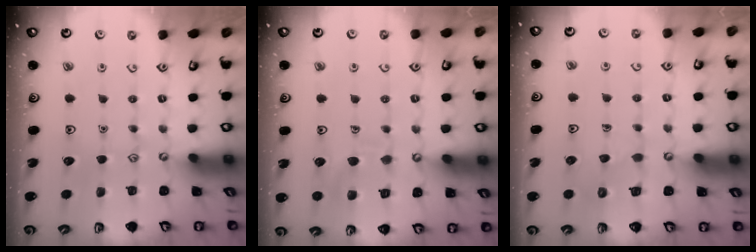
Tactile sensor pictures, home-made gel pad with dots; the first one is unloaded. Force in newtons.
{"total": 8.6, "press": 8.6, "slide": 0.7}
{"total": 4.4, "press": 4.4, "slide": 0.3}